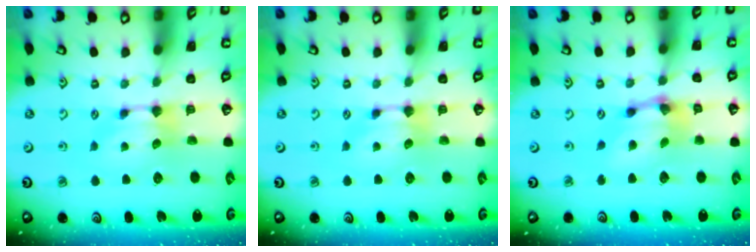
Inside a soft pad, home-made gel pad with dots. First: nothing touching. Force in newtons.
{"total": 0.0}
{"total": 6.4, "press": 6.1, "slide": 1.9}